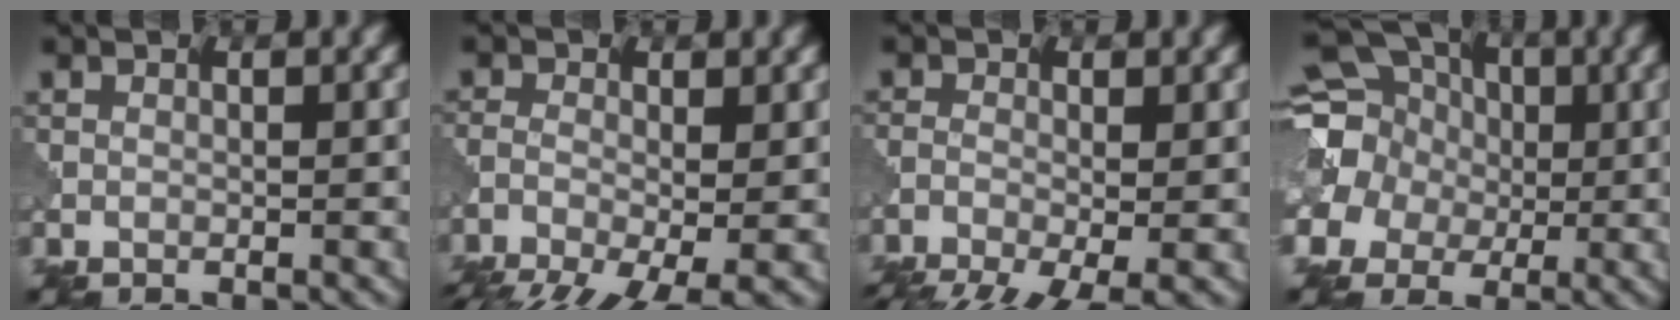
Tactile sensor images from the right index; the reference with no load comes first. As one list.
[{"total": 10.8, "force": [-6.1, 4.7, 7.6], "torque": [-0.138, -0.024, -0.084]}, {"total": 9.4, "force": [-5.8, 3.9, 6.3], "torque": [-0.119, -0.024, -0.081]}, {"total": 16.4, "force": [3.0, 14.8, 6.5], "torque": [-0.174, 0.021, 0.018]}]